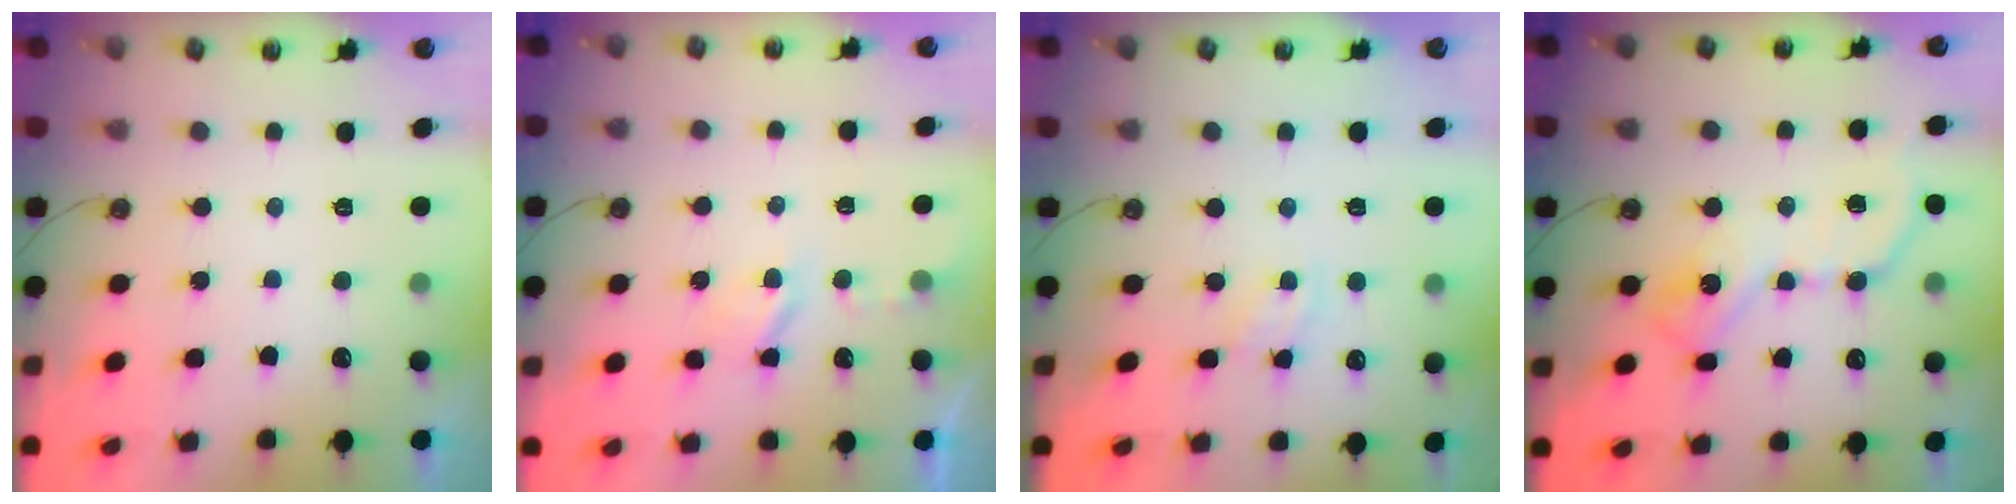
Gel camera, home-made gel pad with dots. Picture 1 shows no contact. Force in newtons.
{"total": 3.7, "press": 3.6, "slide": 0.7}
{"total": 2.2, "press": 2.2, "slide": 0.3}
{"total": 11.9, "press": 11.8, "slide": 0.2}